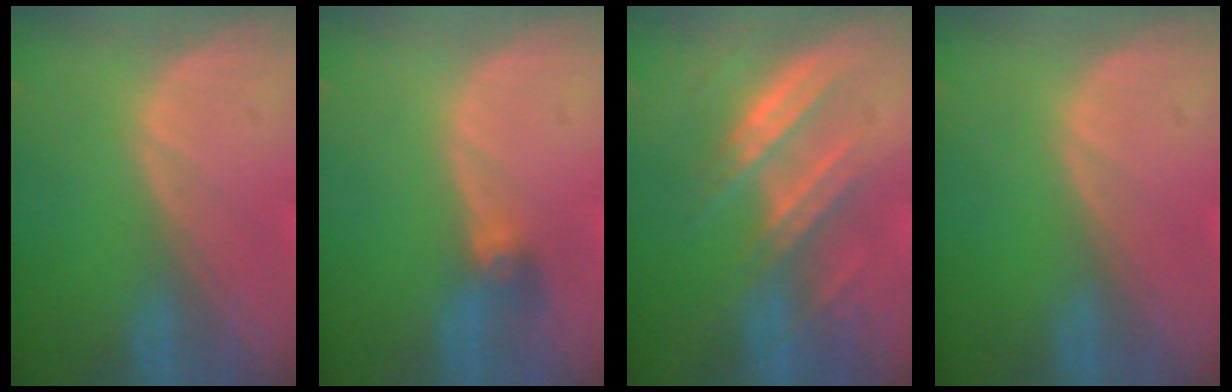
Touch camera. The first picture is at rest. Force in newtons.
{"total": 2.6, "press": 2.6, "slide": 0.6}
{"total": 7.2, "press": 7.0, "slide": 1.7}
{"total": 0.0}